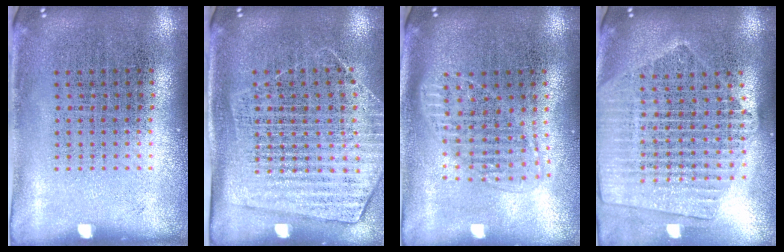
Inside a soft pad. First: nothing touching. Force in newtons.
{"total": 1.7, "press": 1.5, "slide": 0.8}
{"total": 1.6, "press": 1.4, "slide": 0.8}
{"total": 2.3, "press": 2.1, "slide": 1.1}